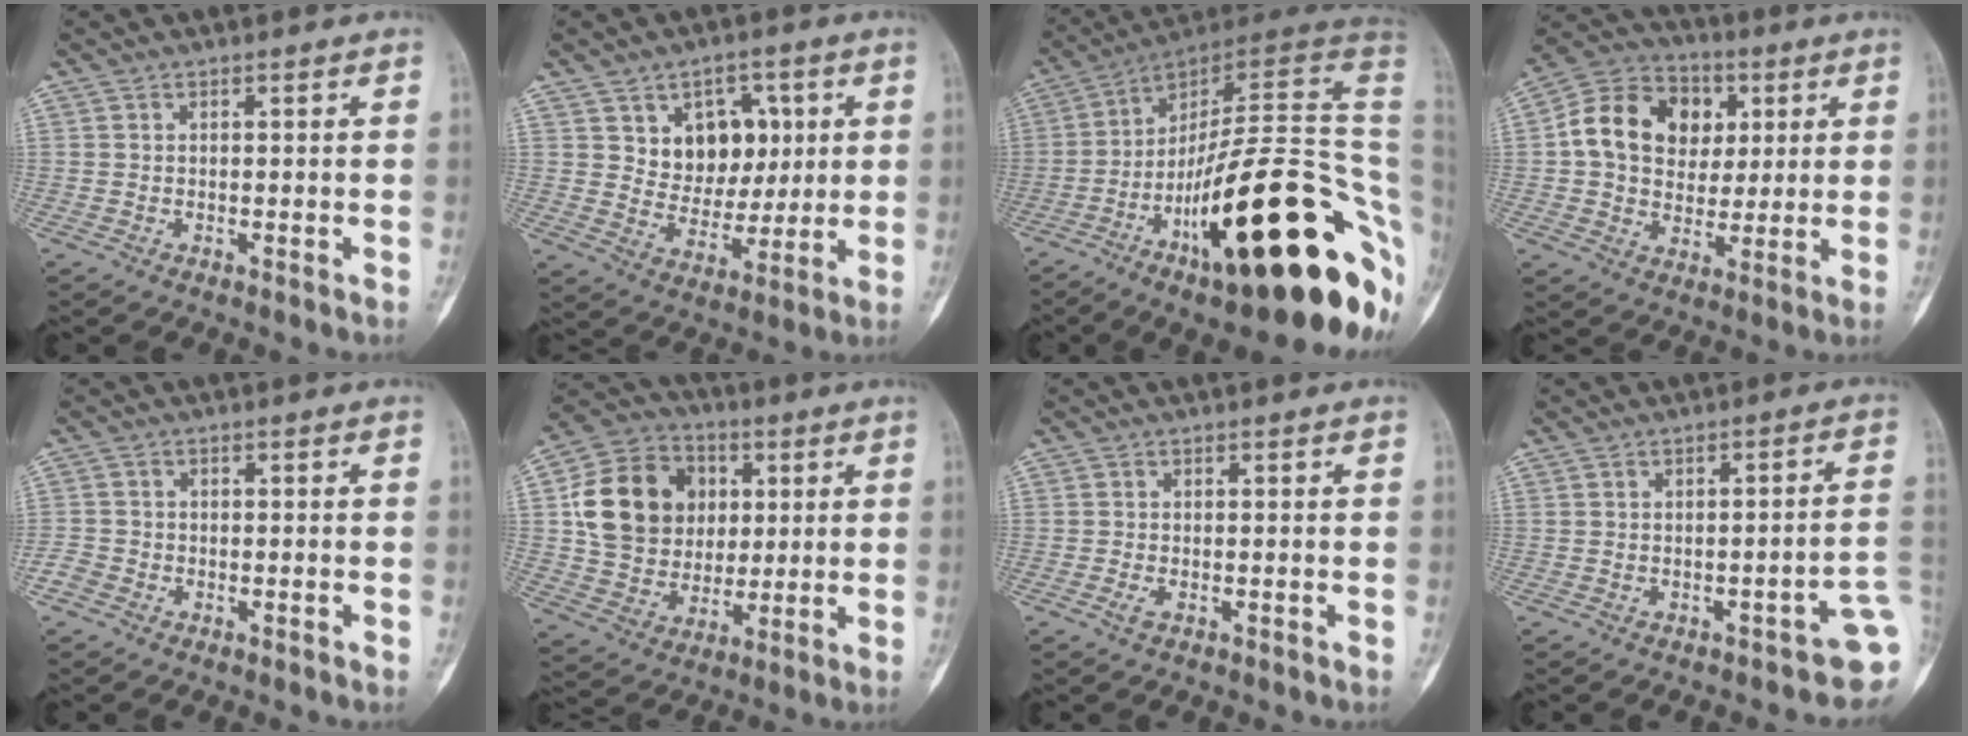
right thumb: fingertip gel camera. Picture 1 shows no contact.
{"total": 11.2, "force": [3.6, 8.6, 6.2], "torque": [-0.042, -0.017, 0.065]}
{"total": 32.5, "force": [-9.4, 8.7, 29.8], "torque": [-0.348, 0.066, -0.140]}
{"total": 15.9, "force": [3.0, 12.6, 9.2], "torque": [-0.133, 0.012, 0.047]}
{"total": 2.5, "force": [-1.7, 1.8, 0.7], "torque": [-0.013, 0.012, -0.036]}
{"total": 18.2, "force": [3.5, 15.2, 9.4], "torque": [-0.146, 0.010, 0.067]}
{"total": 1.5, "force": [-0.8, 0.7, 1.1], "torque": [-0.028, 0.001, -0.015]}
{"total": 6.9, "force": [-3.0, 2.3, 5.8], "torque": [-0.055, 0.029, -0.034]}